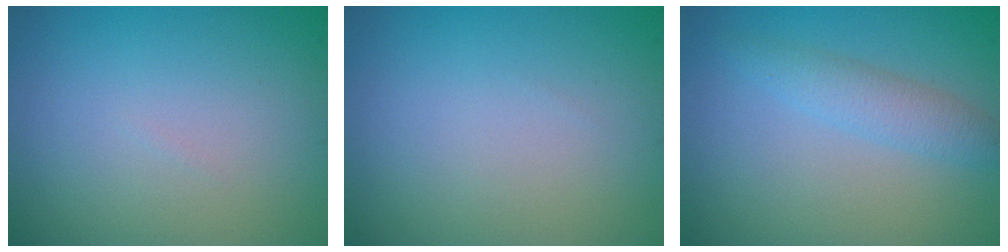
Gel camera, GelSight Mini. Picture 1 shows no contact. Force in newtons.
{"total": 0.0}
{"total": 2.5, "press": 2.5, "slide": 0.1}